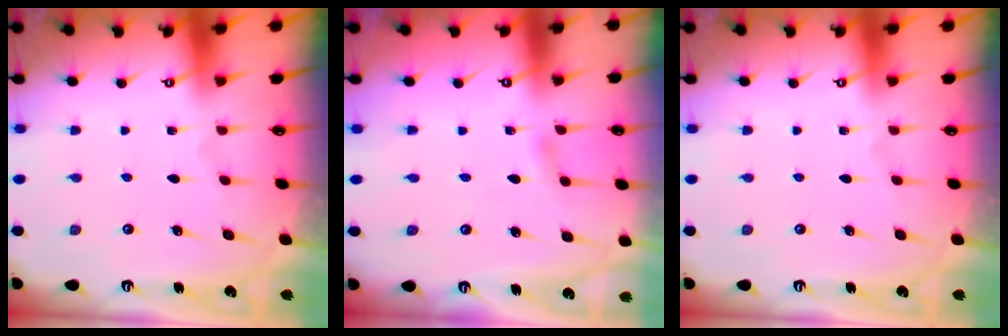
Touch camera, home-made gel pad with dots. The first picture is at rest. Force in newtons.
{"total": 2.2, "press": 2.2, "slide": 0.3}
{"total": 0.0}